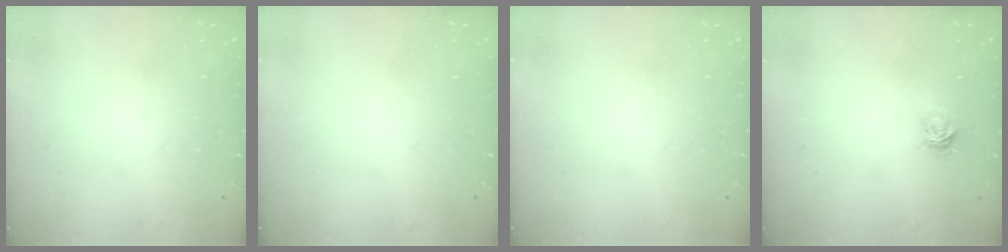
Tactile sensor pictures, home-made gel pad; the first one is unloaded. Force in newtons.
{"total": 0.0}
{"total": 0.0}
{"total": 3.3, "press": 3.2, "slide": 0.3}